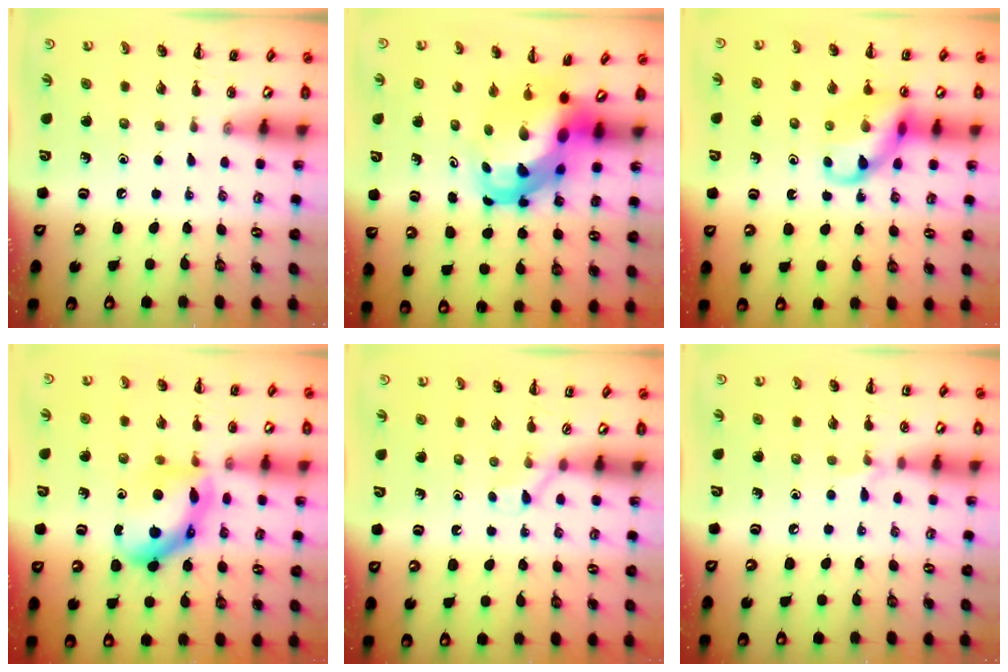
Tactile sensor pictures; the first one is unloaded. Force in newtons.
{"total": 8.6, "press": 8.3, "slide": 2.2}
{"total": 12.7, "press": 12.5, "slide": 1.8}
{"total": 11.6, "press": 11.6, "slide": 0.2}
{"total": 2.6, "press": 2.5, "slide": 0.9}
{"total": 4.7, "press": 4.4, "slide": 1.6}